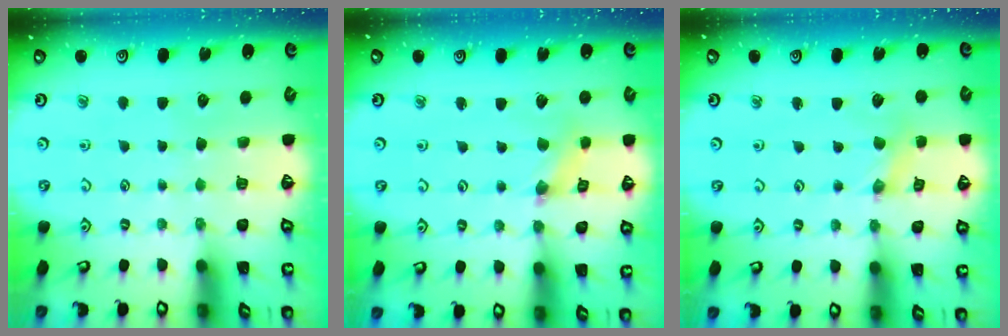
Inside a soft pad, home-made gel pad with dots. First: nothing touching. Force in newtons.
{"total": 1.5, "press": 1.5, "slide": 0.2}
{"total": 1.6, "press": 1.6, "slide": 0.3}